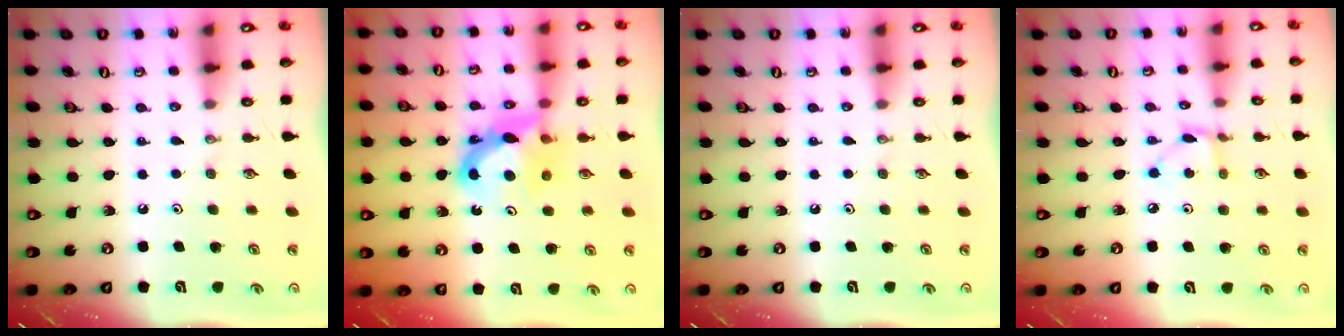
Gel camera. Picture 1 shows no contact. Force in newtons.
{"total": 8.4, "press": 8.3, "slide": 0.4}
{"total": 0.0}
{"total": 2.9, "press": 2.9, "slide": 0.2}